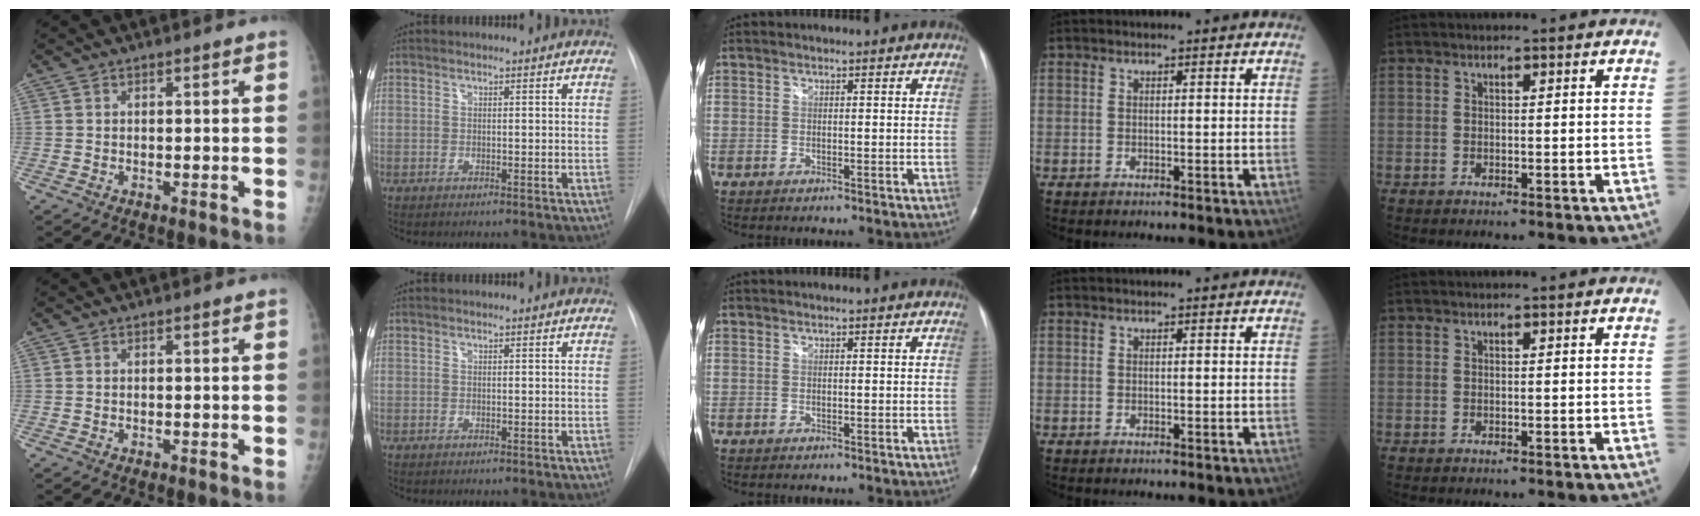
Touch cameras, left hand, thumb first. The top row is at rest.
{}